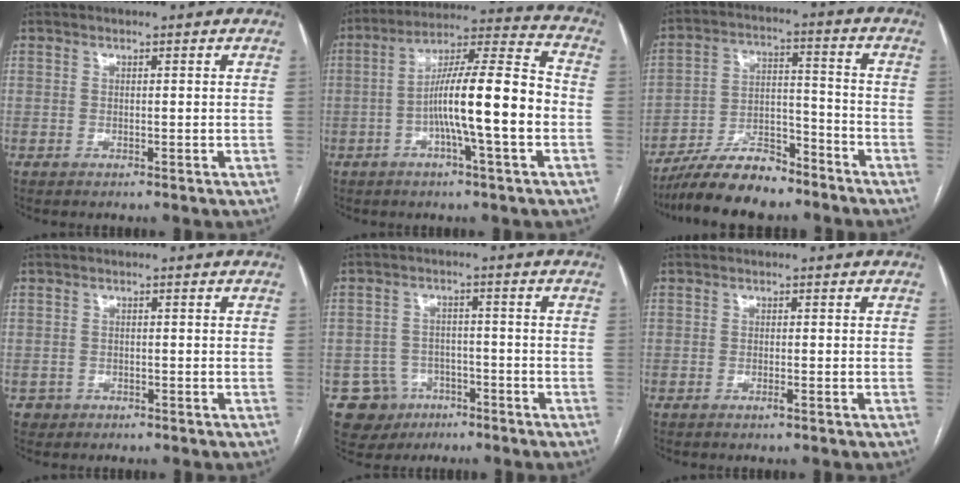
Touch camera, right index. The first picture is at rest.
{"total": 14.8, "force": [-3.1, 0.6, 14.5], "torque": [-0.244, 0.017, -0.055]}
{"total": 12.0, "force": [-10.2, 3.2, 5.4], "torque": [-0.093, 0.009, -0.183]}
{"total": 1.7, "force": [-0.9, 1.5, -0.2], "torque": [0.001, 0.008, -0.016]}
{"total": 6.7, "force": [-3.3, 5.9, 0.5], "torque": [-0.007, 0.009, -0.044]}
{"total": 0.7, "force": [-0.4, -0.1, 0.6], "torque": [-0.014, -0.001, -0.006]}